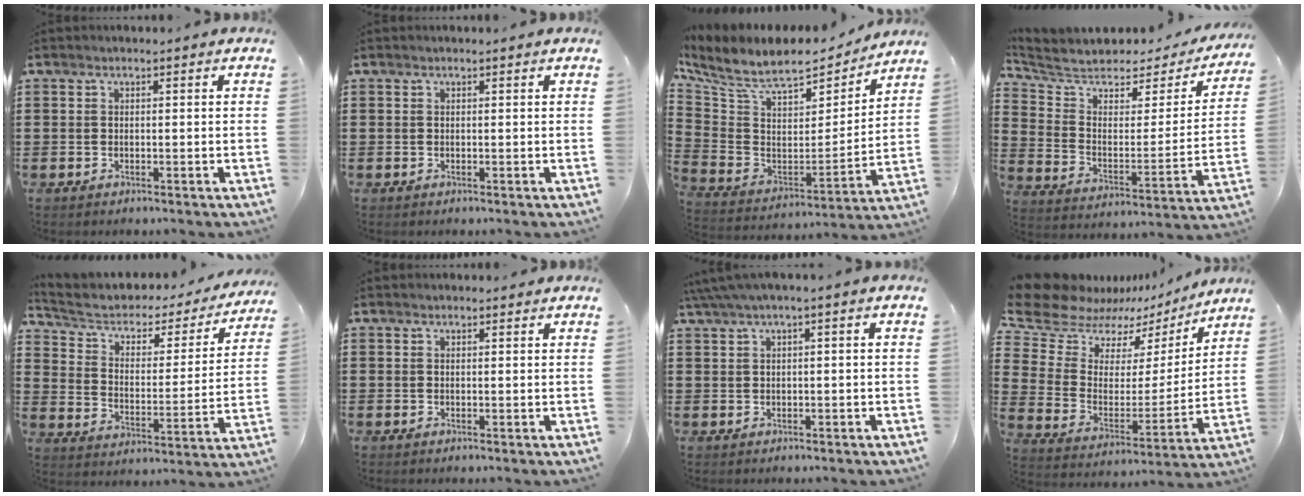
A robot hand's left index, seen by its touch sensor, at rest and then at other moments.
{"total": 0.0}
{"total": 9.4, "force": [7.6, 2.8, 4.7], "torque": [-0.128, -0.051, 0.130]}
{"total": 5.0, "force": [4.2, 2.1, 1.8], "torque": [-0.065, -0.034, 0.067]}
{"total": 4.3, "force": [2.5, 2.7, 2.3], "torque": [-0.063, -0.015, 0.035]}
{"total": 0.5, "force": [0.5, 0.2, 0.1], "torque": [-0.003, 0.001, 0.009]}
{"total": 2.1, "force": [0.3, 0.0, 2.1], "torque": [-0.043, -0.005, 0.004]}
{"total": 10.5, "force": [8.4, 5.6, 2.9], "torque": [-0.107, -0.054, 0.148]}